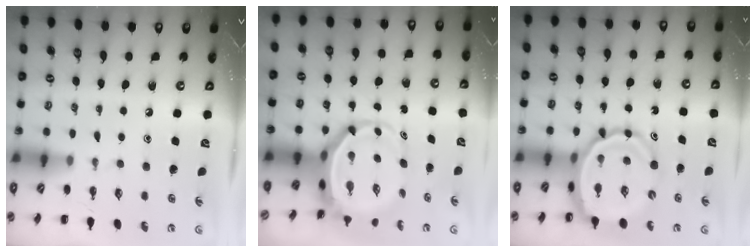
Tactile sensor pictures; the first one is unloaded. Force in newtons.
{"total": 5.3, "press": 5.1, "slide": 1.5}
{"total": 12.2, "press": 11.7, "slide": 3.7}